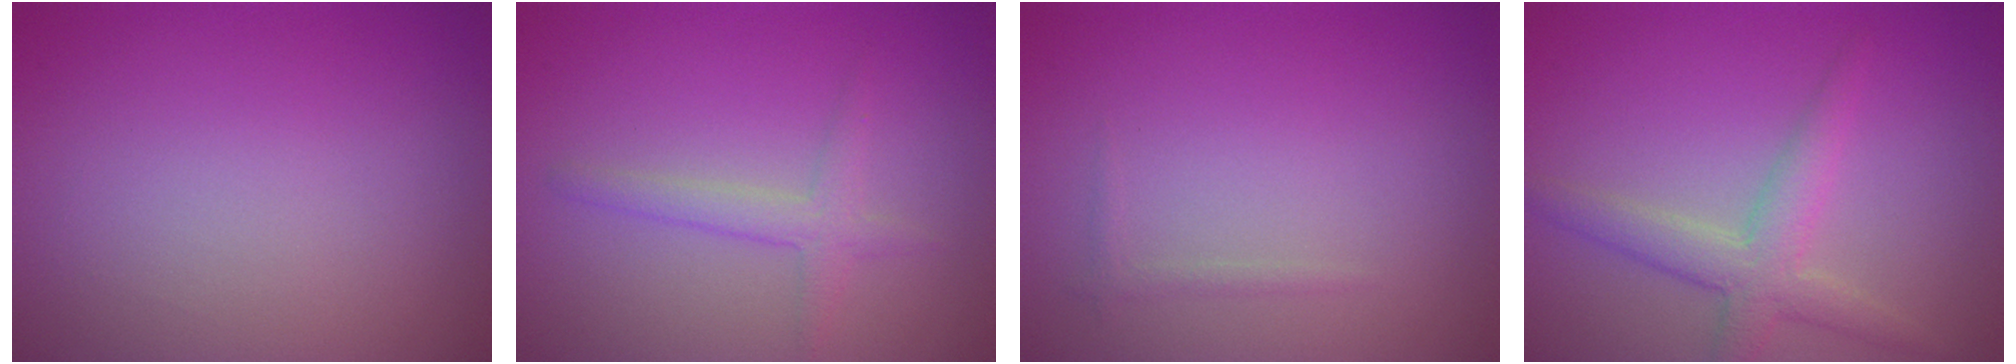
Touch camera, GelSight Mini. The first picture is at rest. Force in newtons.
{"total": 2.0, "press": 2.0, "slide": 0.1}
{"total": 0.6, "press": 0.6, "slide": 0.0}
{"total": 3.5, "press": 3.5, "slide": 0.1}